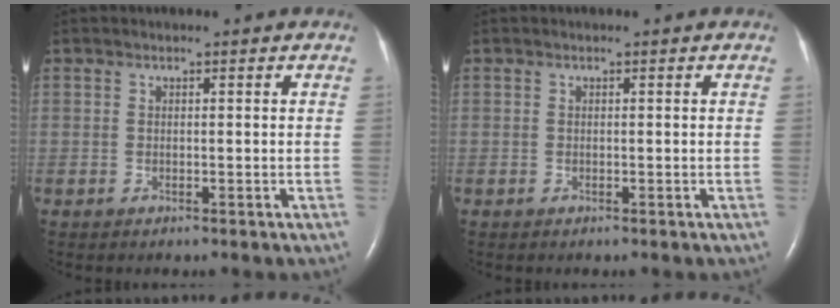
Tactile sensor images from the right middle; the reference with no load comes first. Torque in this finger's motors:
{"motor_torque": [0.36, -0.36, -1.05, -0.21]}